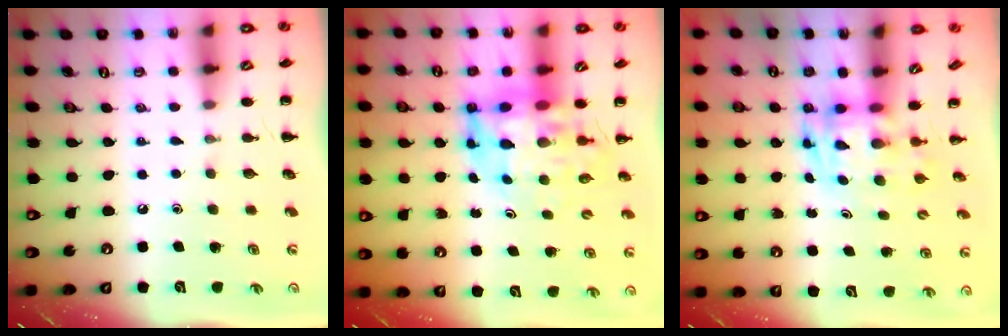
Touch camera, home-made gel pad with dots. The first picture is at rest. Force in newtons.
{"total": 9.3, "press": 8.7, "slide": 3.2}
{"total": 3.4, "press": 3.3, "slide": 0.6}